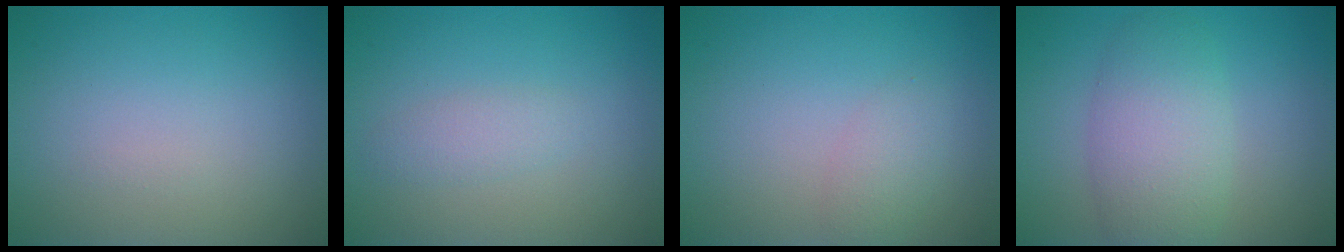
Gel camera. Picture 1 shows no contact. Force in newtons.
{"total": 1.4, "press": 1.4, "slide": 0.1}
{"total": 1.6, "press": 1.6, "slide": 0.1}
{"total": 5.2, "press": 5.2, "slide": 0.1}